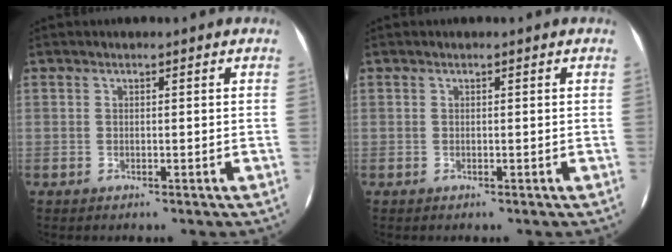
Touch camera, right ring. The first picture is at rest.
{"total": 0.0}